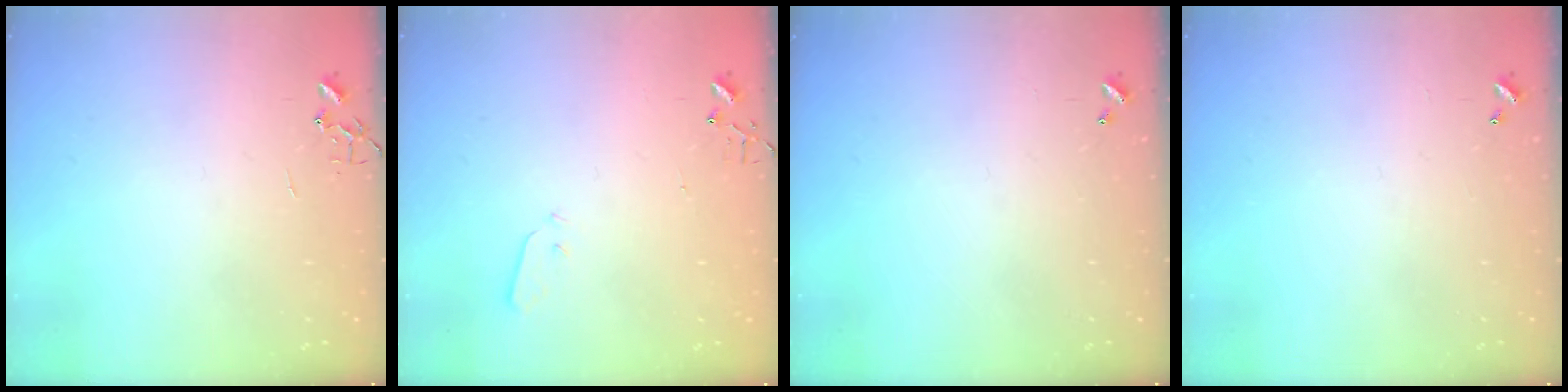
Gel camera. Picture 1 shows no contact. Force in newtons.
{"total": 2.9, "press": 2.8, "slide": 0.8}
{"total": 0.0}
{"total": 0.0}